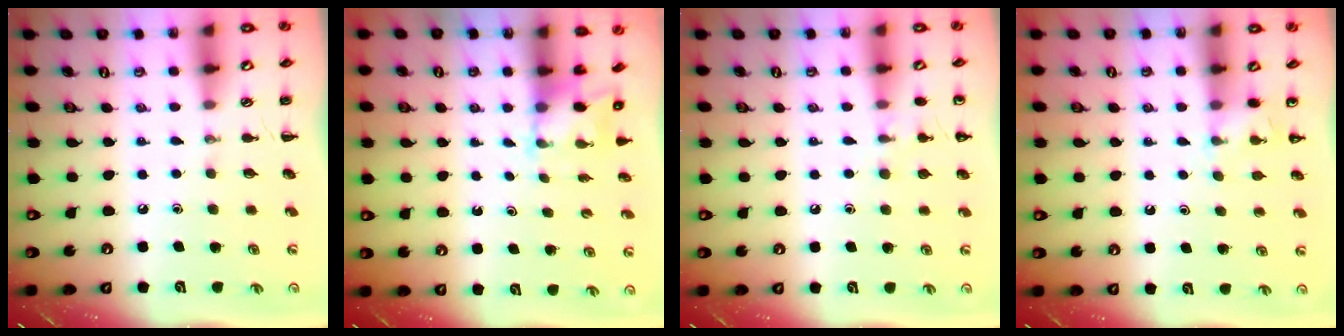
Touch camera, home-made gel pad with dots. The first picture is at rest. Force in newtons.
{"total": 2.4, "press": 2.3, "slide": 0.8}
{"total": 6.1, "press": 5.7, "slide": 2.0}
{"total": 5.0, "press": 4.7, "slide": 1.6}